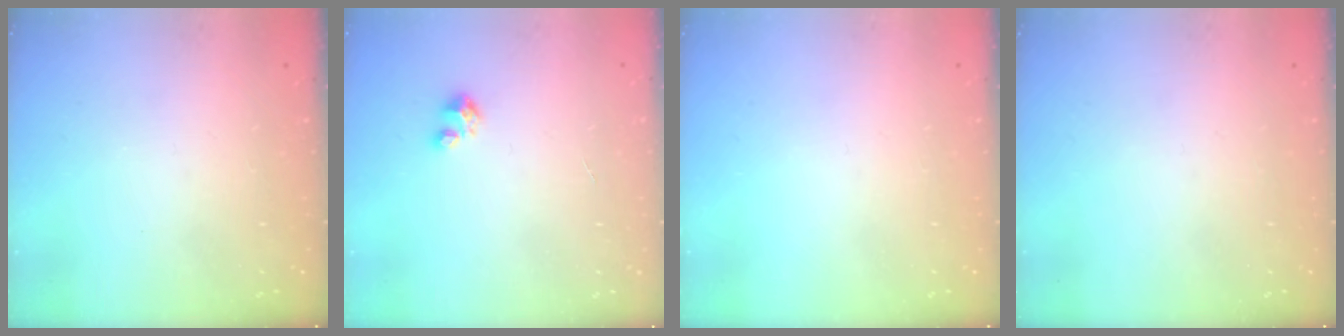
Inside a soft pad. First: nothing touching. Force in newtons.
{"total": 1.7, "press": 1.7, "slide": 0.1}
{"total": 0.0}
{"total": 0.0}